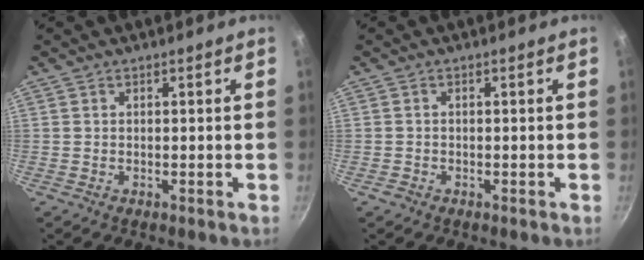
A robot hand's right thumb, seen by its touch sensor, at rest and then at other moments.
{"total": 0.9, "force": [-0.6, 0.6, 0.2], "torque": [-0.002, 0.002, -0.013]}